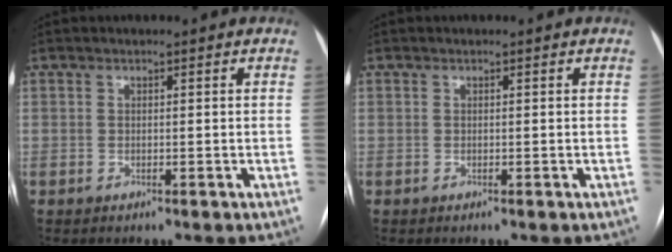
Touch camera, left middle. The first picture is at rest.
{"total": 0.0}